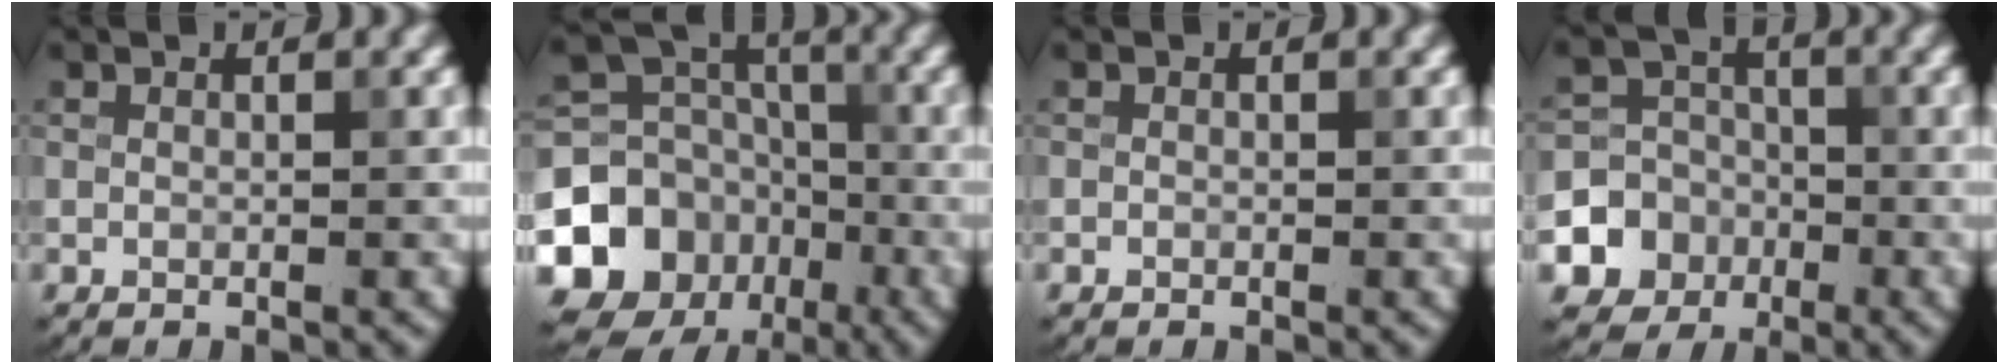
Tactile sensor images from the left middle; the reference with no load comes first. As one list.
[{"total": 12.6, "force": [-5.3, 10.8, 3.8], "torque": [-0.085, -0.021, -0.107]}, {"total": 0.0}, {"total": 7.7, "force": [-2.8, 7.0, 1.2], "torque": [-0.011, -0.007, -0.071]}]